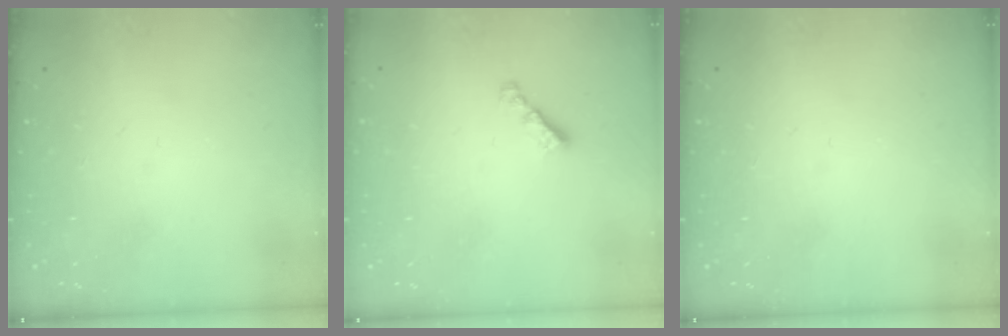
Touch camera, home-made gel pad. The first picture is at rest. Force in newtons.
{"total": 2.2, "press": 2.1, "slide": 0.6}
{"total": 0.0}